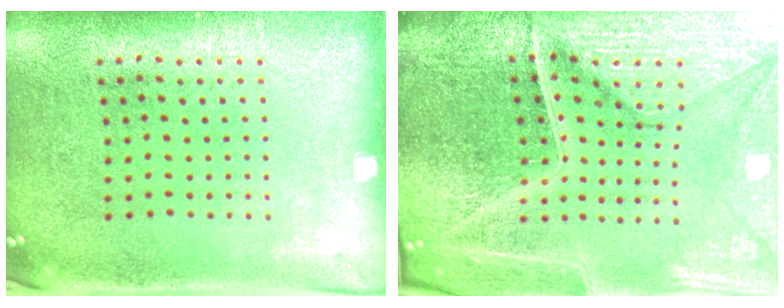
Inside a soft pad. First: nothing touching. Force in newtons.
{"total": 5.8, "press": 5.4, "slide": 2.1}